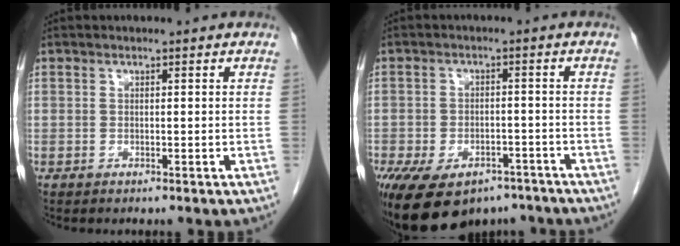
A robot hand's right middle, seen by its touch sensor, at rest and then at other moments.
{"total": 14.1, "force": [-9.6, 7.5, 7.1], "torque": [-0.141, 0.000, -0.136]}